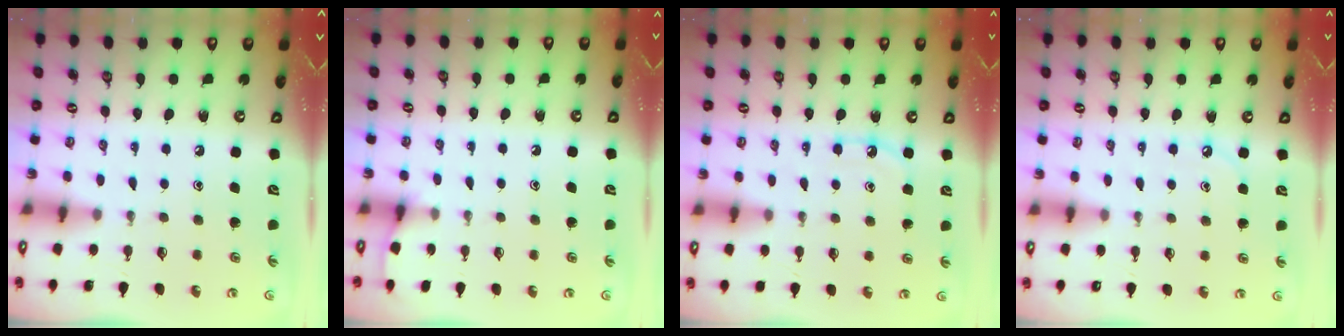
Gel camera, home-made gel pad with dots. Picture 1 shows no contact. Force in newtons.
{"total": 2.4, "press": 2.4, "slide": 0.4}
{"total": 6.1, "press": 6.1, "slide": 0.8}
{"total": 3.6, "press": 3.5, "slide": 0.5}